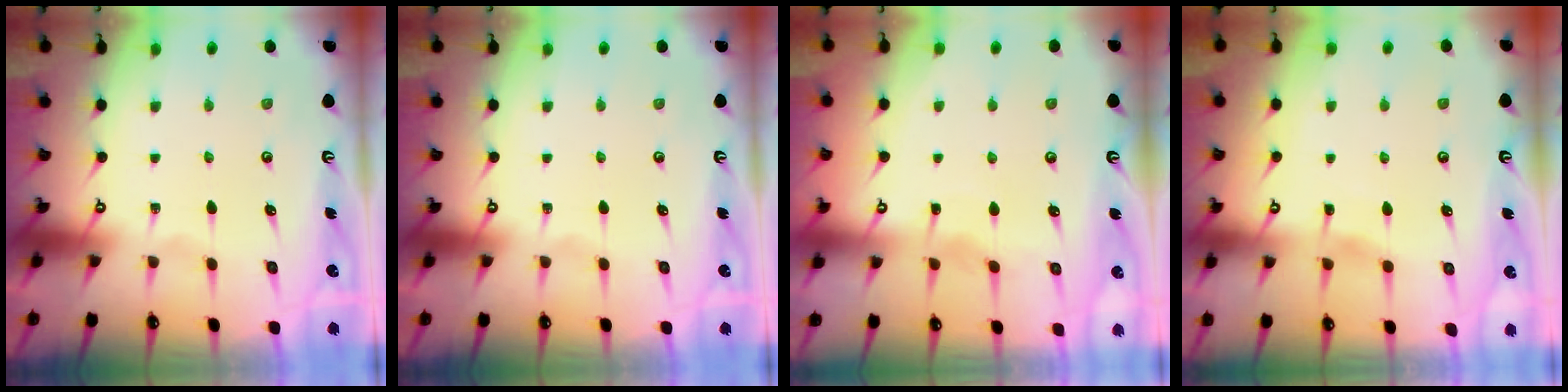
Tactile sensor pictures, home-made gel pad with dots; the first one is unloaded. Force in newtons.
{"total": 0.0}
{"total": 2.3, "press": 2.3, "slide": 0.3}
{"total": 3.5, "press": 3.5, "slide": 0.4}